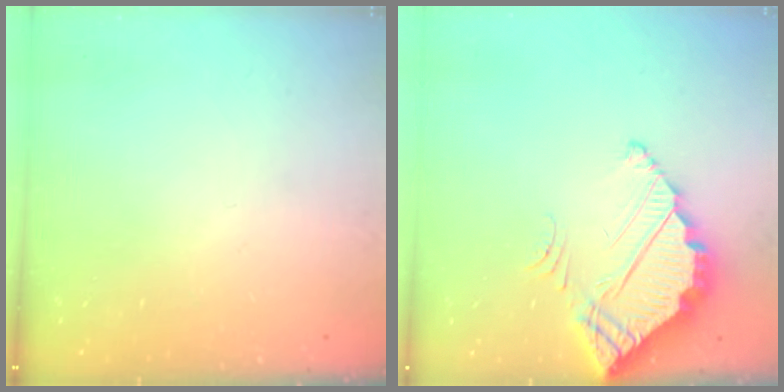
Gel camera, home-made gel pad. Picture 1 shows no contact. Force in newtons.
{"total": 4.3, "press": 4.3, "slide": 0.3}